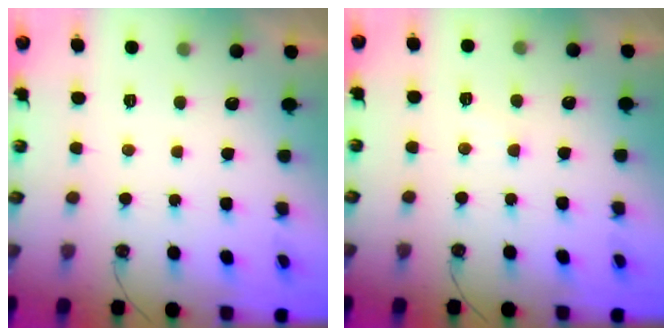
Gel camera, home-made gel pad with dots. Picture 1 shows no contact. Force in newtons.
{"total": 3.2, "press": 3.2, "slide": 0.5}